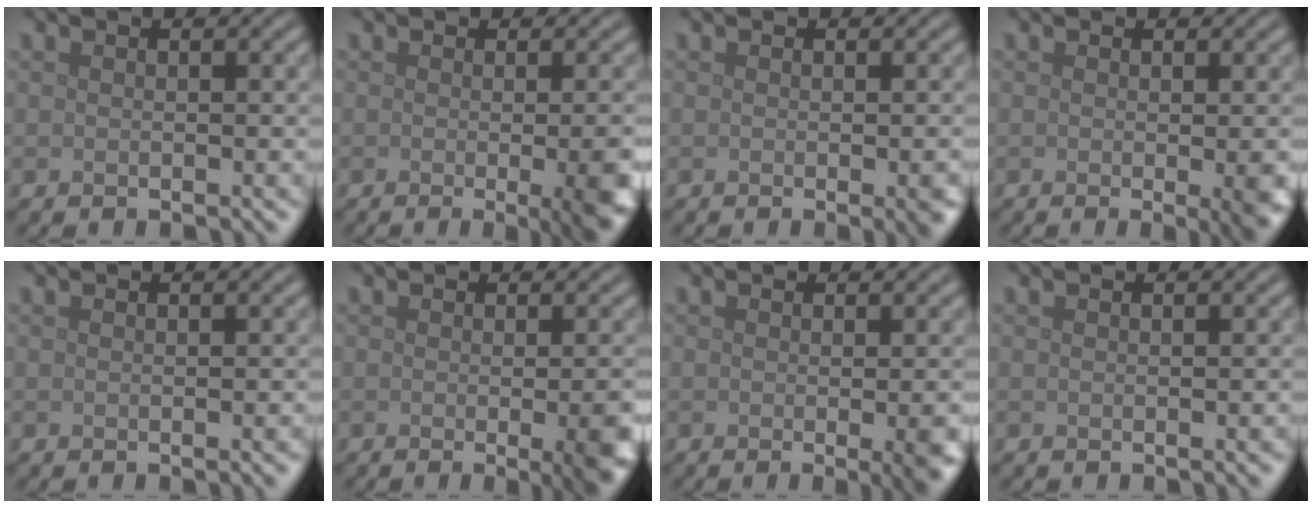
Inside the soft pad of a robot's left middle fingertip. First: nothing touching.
{"total": 7.6, "force": [-1.4, 2.9, 6.9], "torque": [-0.051, -0.009, -0.010]}
{"total": 2.1, "force": [-0.5, 0.5, 2.0], "torque": [-0.016, -0.002, -0.007]}
{"total": 3.4, "force": [-0.5, 0.9, 3.2], "torque": [-0.035, -0.008, -0.008]}
{"total": 0.9, "force": [-0.3, 0.2, 0.8], "torque": [-0.006, 0.000, -0.004]}
{"total": 6.8, "force": [-1.5, 2.6, 6.1], "torque": [-0.051, -0.012, -0.005]}
{"total": 4.4, "force": [-0.9, 1.4, 4.0], "torque": [-0.036, -0.006, -0.007]}
{"total": 0.6, "force": [-0.3, 0.1, 0.6], "torque": [-0.004, 0.001, -0.003]}